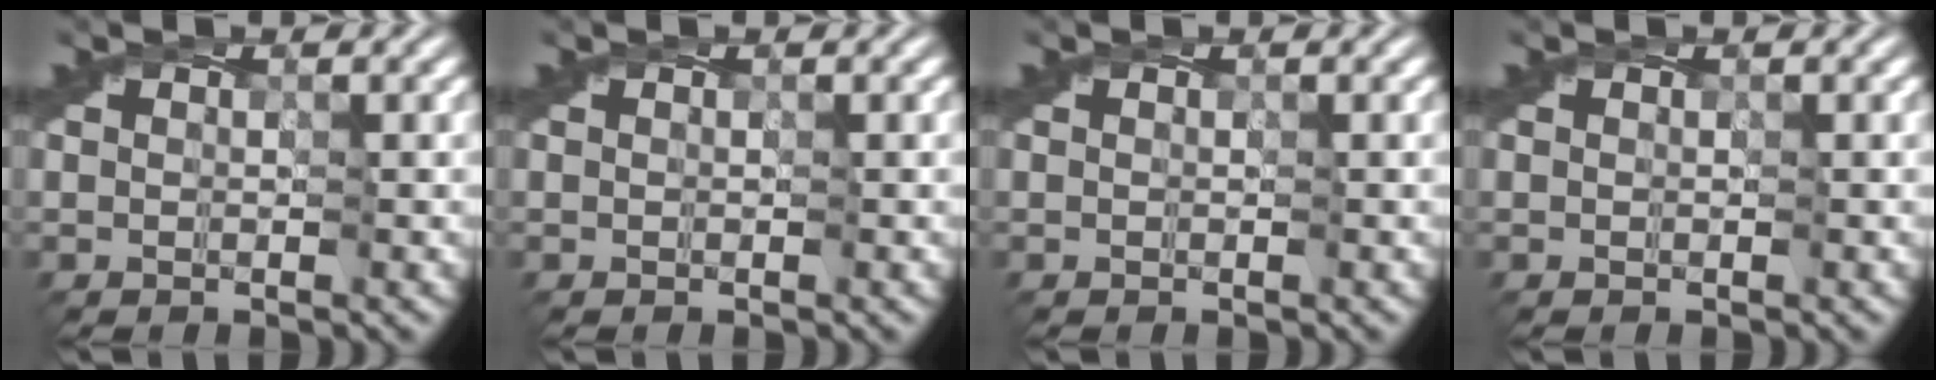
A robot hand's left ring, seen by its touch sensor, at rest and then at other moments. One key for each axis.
{"total": 0.0}
{"total": 0.0}
{"total": 0.0}